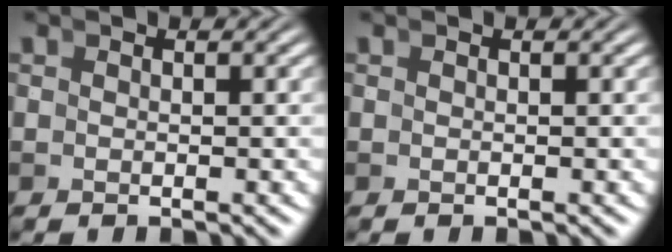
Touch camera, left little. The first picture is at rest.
{"total": 0.0}